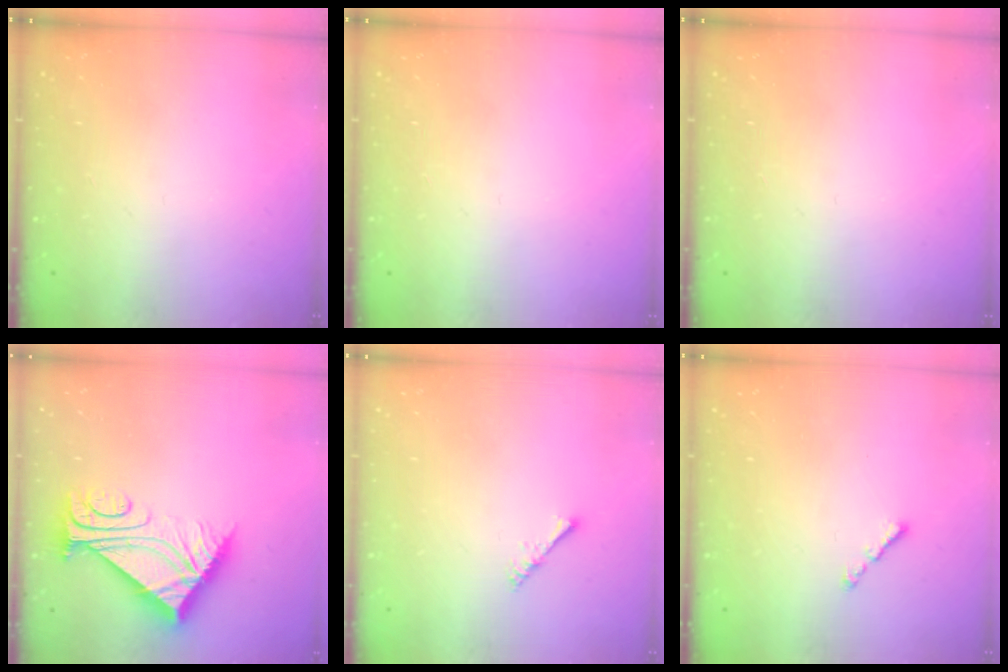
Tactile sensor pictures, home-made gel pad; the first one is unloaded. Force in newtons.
{"total": 0.0}
{"total": 0.0}
{"total": 10.5, "press": 10.5, "slide": 0.5}
{"total": 2.2, "press": 2.1, "slide": 0.5}
{"total": 1.0, "press": 0.9, "slide": 0.5}